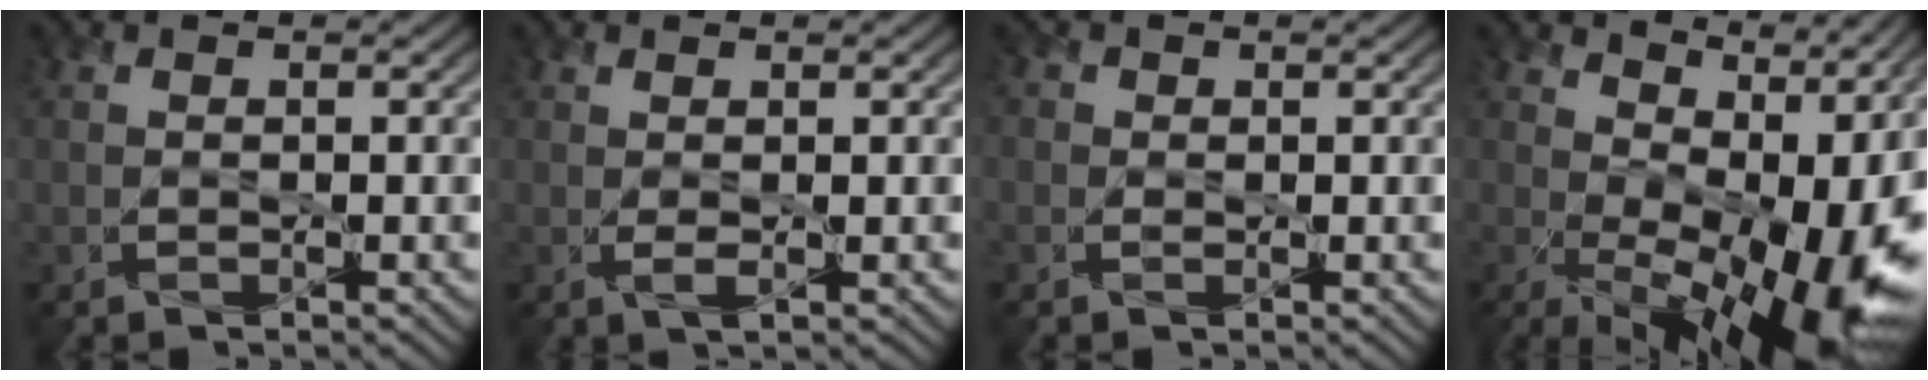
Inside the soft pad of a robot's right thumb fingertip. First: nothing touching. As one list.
[{"total": 1.0, "force": [0.4, 0.2, 0.9], "torque": [-0.018, 0.000, 0.009]}, {"total": 1.3, "force": [0.1, 1.2, 0.4], "torque": [-0.004, 0.003, -0.004]}, {"total": 13.8, "force": [2.5, 7.4, 11.3], "torque": [-0.149, -0.004, 0.064]}]